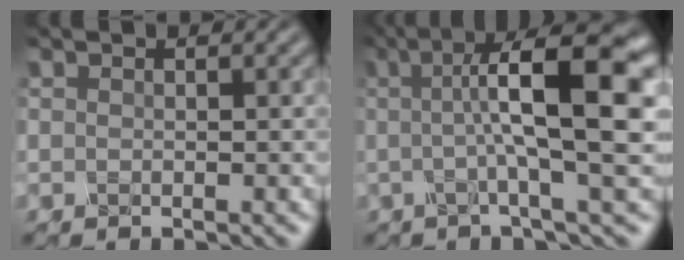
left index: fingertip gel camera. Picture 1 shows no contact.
{"total": 10.7, "force": [1.0, 2.1, 10.4], "torque": [-0.131, 0.019, 0.009]}